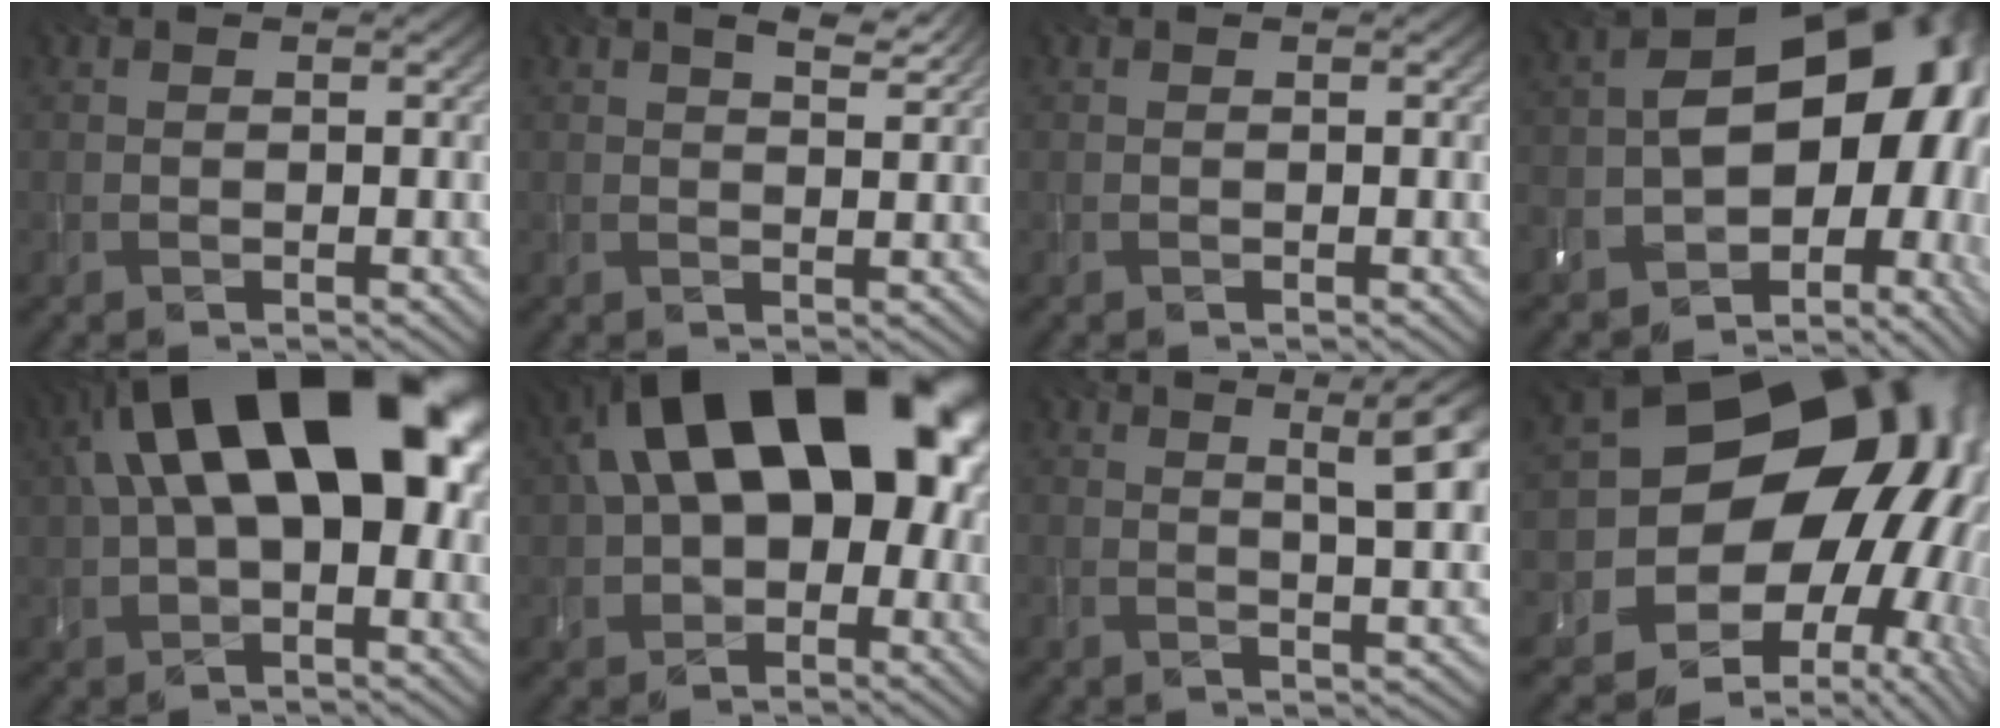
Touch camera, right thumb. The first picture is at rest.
{"total": 3.6, "force": [2.3, 1.1, 2.5], "torque": [-0.041, -0.004, 0.041]}
{"total": 0.0}
{"total": 18.3, "force": [-2.4, 12.1, 13.5], "torque": [-0.191, -0.038, -0.011]}
{"total": 20.6, "force": [5.2, 10.6, 16.9], "torque": [-0.275, 0.036, 0.079]}
{"total": 21.5, "force": [4.8, 13.3, 16.2], "torque": [-0.236, 0.033, 0.072]}
{"total": 7.8, "force": [2.6, 2.2, 7.1], "torque": [-0.074, 0.024, 0.032]}
{"total": 22.5, "force": [0.7, 18.4, 13.0], "torque": [-0.181, -0.024, 0.007]}